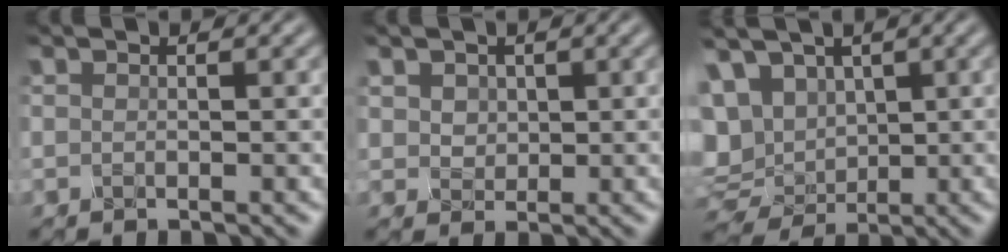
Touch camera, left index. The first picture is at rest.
{"total": 1.1, "force": [0.5, 0.9, 0.0], "torque": [-0.012, 0.001, 0.025]}
{"total": 10.8, "force": [3.2, 8.1, 6.3], "torque": [-0.138, 0.024, 0.057]}